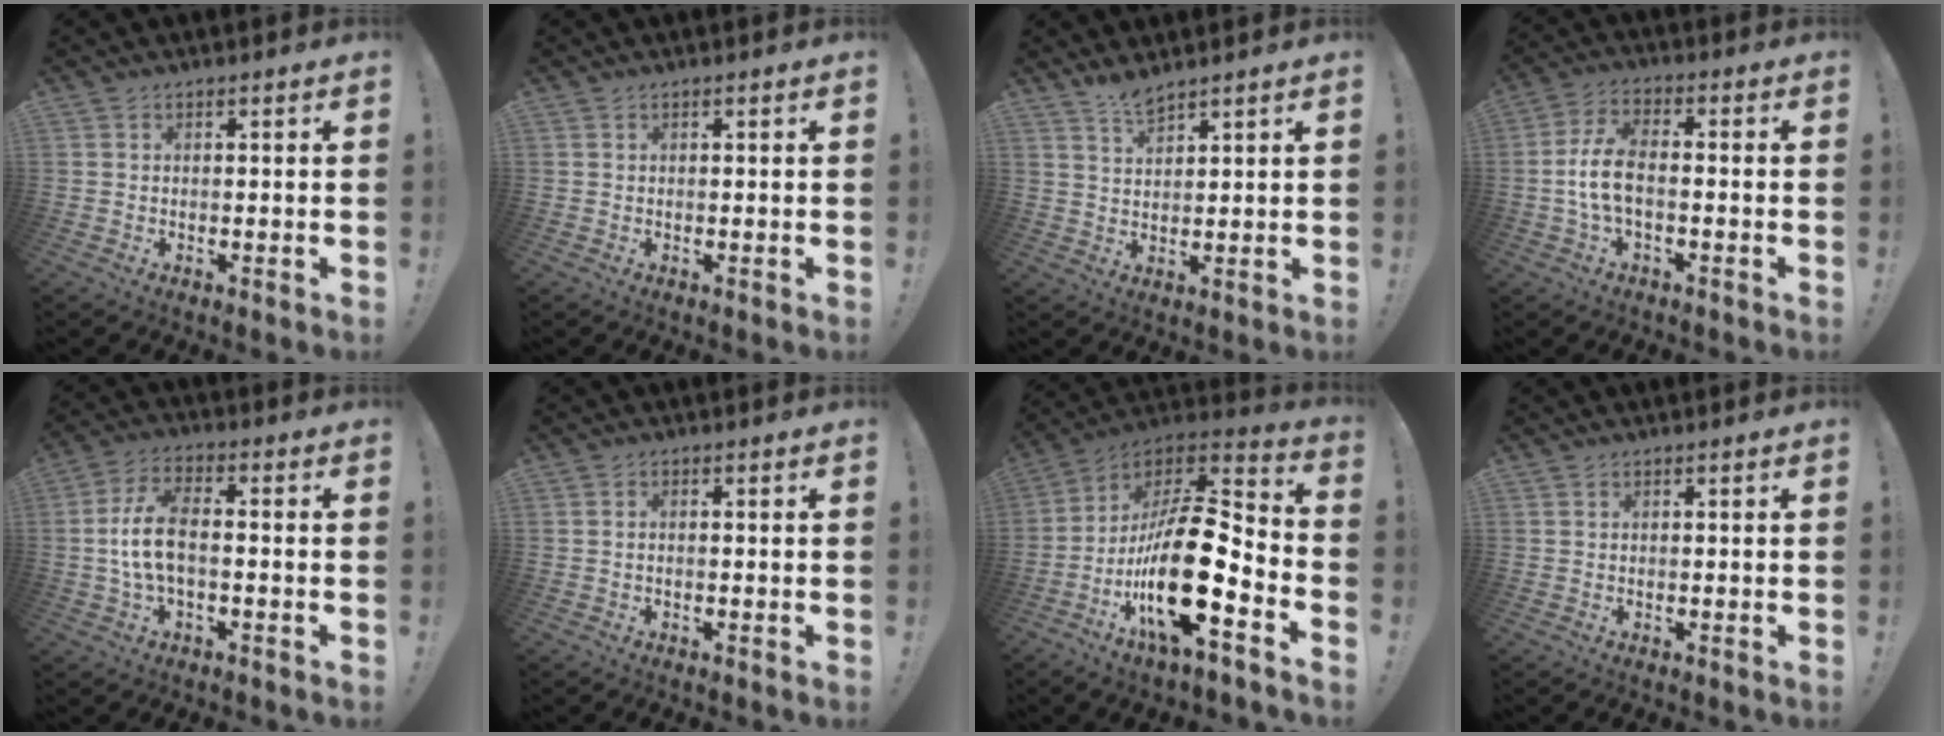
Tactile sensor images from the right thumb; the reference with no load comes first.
{"total": 0.0}
{"total": 4.3, "force": [3.9, 0.7, 1.8], "torque": [-0.029, -0.026, 0.068]}
{"total": 8.9, "force": [-1.8, 4.1, 7.7], "torque": [-0.160, 0.005, -0.032]}
{"total": 9.9, "force": [-1.1, 4.6, 8.7], "torque": [-0.179, 0.007, -0.018]}
{"total": 0.9, "force": [-0.6, 0.1, 0.6], "torque": [-0.013, 0.002, -0.010]}
{"total": 23.9, "force": [-7.6, 7.2, 21.5], "torque": [-0.401, 0.023, -0.132]}
{"total": 0.0}